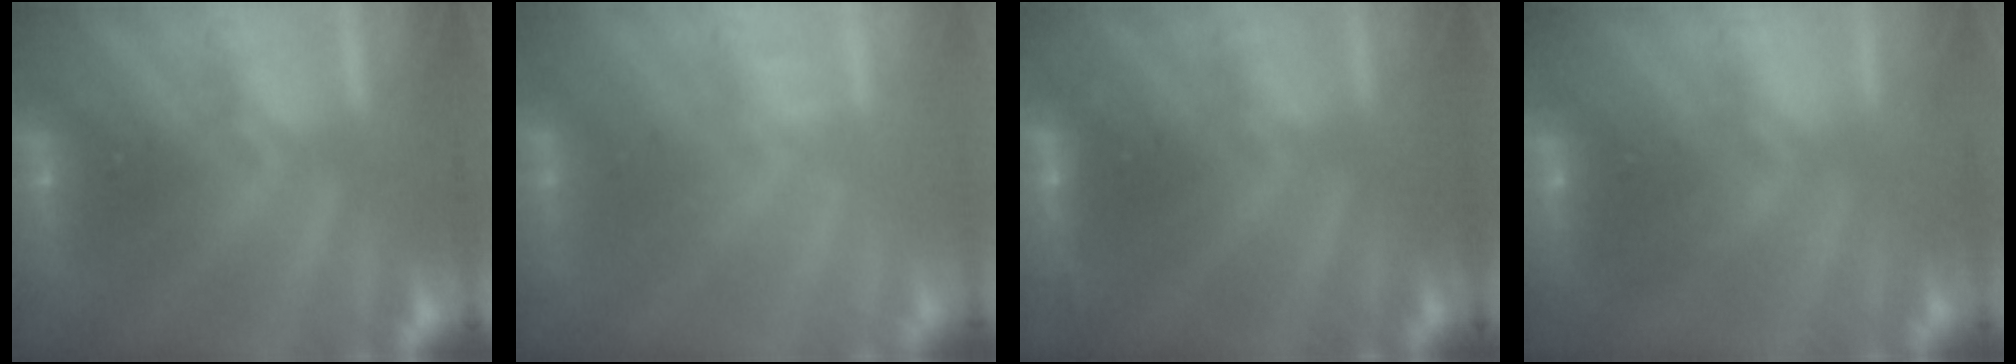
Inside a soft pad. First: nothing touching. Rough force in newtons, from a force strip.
{"total": 1.7}
{"total": 1.6}
{"total": 5.8}